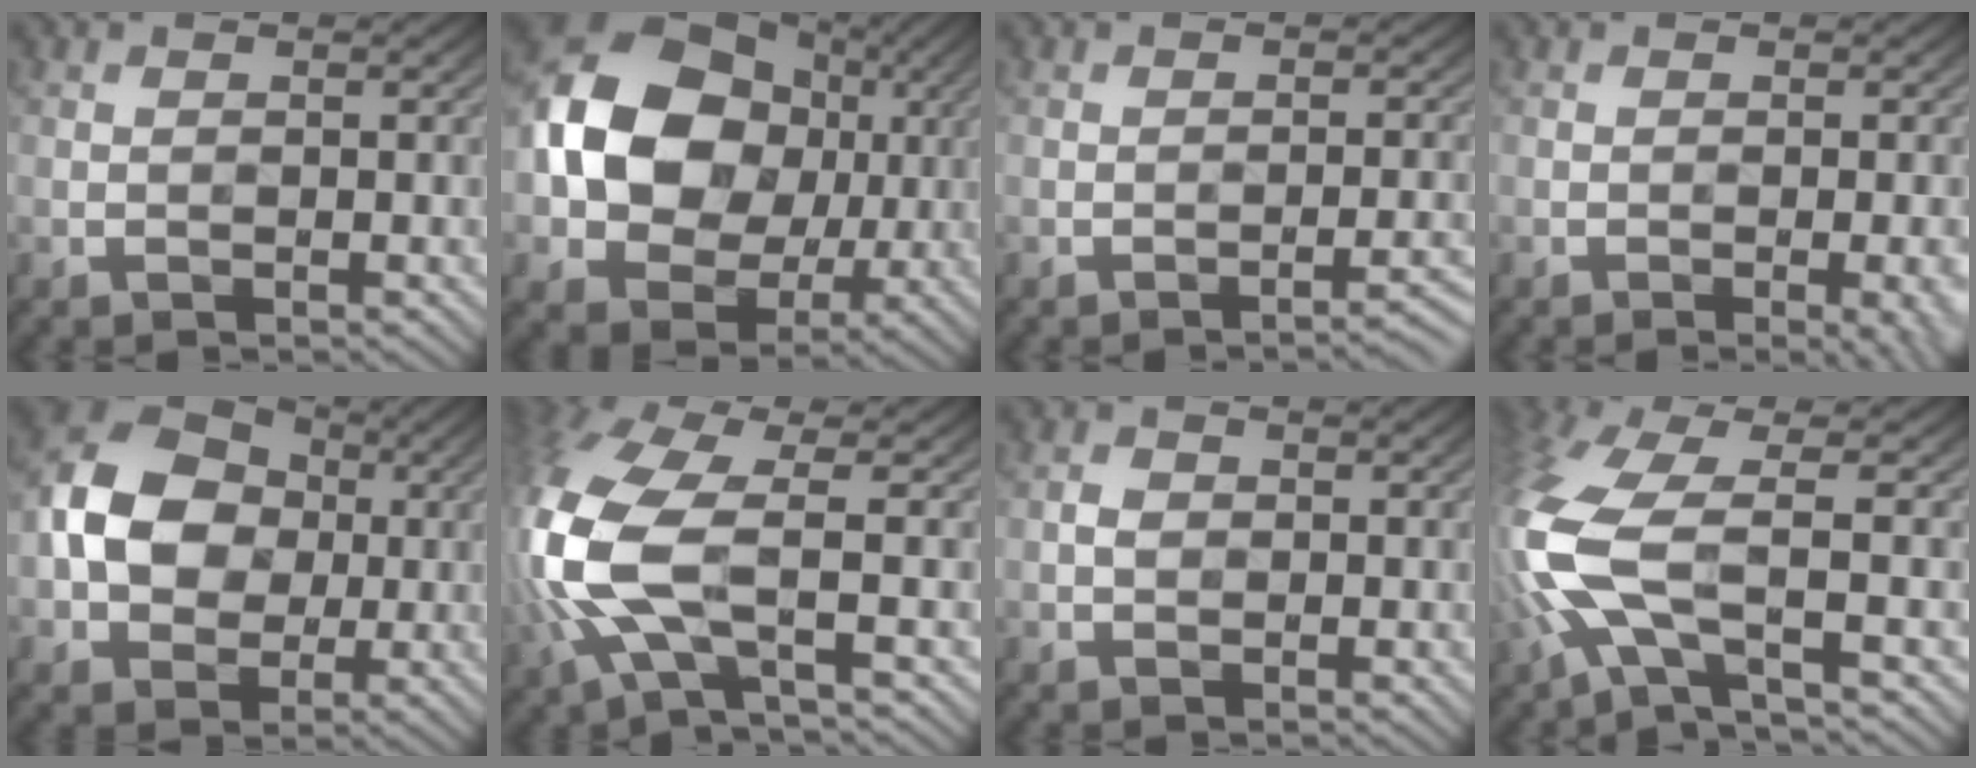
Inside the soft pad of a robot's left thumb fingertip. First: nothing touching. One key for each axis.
{"total": 14.9, "fx": 1.5, "fy": 12.0, "fz": 8.7, "tx": -0.178, "ty": 0.010, "tz": 0.015}
{"total": 2.6, "fx": -1.7, "fy": 0.4, "fz": 1.9, "tx": -0.021, "ty": 0.007, "tz": -0.030}
{"total": 3.6, "fx": -1.4, "fy": 0.9, "fz": 3.2, "tx": -0.037, "ty": 0.000, "tz": -0.017}
{"total": 12.1, "fx": 0.4, "fy": 9.4, "fz": 7.6, "tx": -0.170, "ty": 0.011, "tz": 0.000}
{"total": 12.2, "fx": -1.3, "fy": 4.9, "fz": 11.0, "tx": -0.299, "ty": -0.006, "tz": -0.035}
{"total": 1.5, "fx": 0.0, "fy": 1.2, "fz": 0.9, "tx": -0.020, "ty": 0.001, "tz": -0.003}
{"total": 10.2, "fx": -1.7, "fy": 3.3, "fz": 9.6, "tx": -0.236, "ty": -0.003, "tz": -0.052}